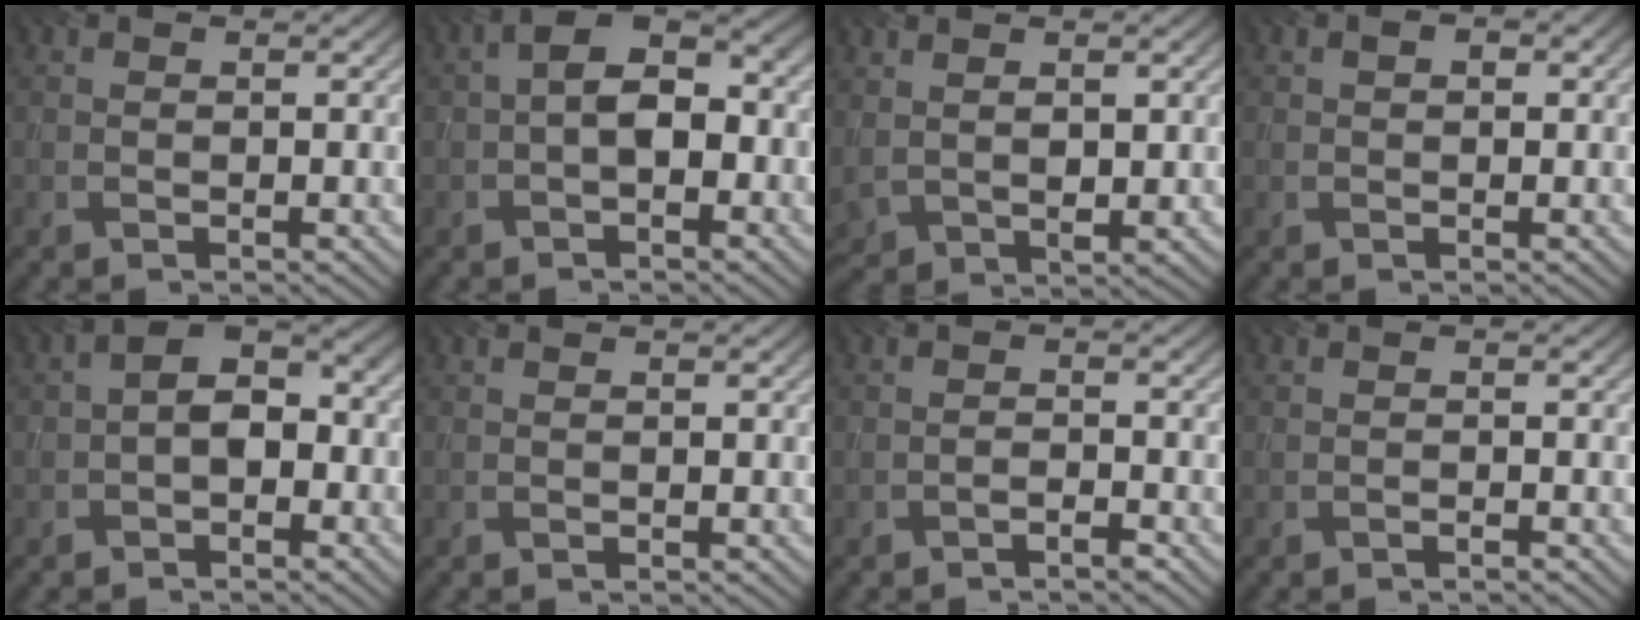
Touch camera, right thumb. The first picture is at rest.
{"total": 6.2, "force": [-0.8, 3.4, 5.1], "torque": [-0.084, 0.013, -0.022]}
{"total": 4.1, "force": [1.1, 2.5, 3.1], "torque": [-0.081, -0.011, 0.032]}
{"total": 1.8, "force": [0.6, 1.1, 1.4], "torque": [-0.025, 0.003, 0.008]}
{"total": 5.3, "force": [-1.3, 3.2, 4.0], "torque": [-0.060, 0.014, -0.032]}
{"total": 0.0}
{"total": 1.6, "force": [-1.2, 0.3, 0.9], "torque": [-0.017, 0.004, -0.024]}
{"total": 0.7, "force": [-0.6, 0.0, 0.4], "torque": [-0.006, 0.002, -0.009]}